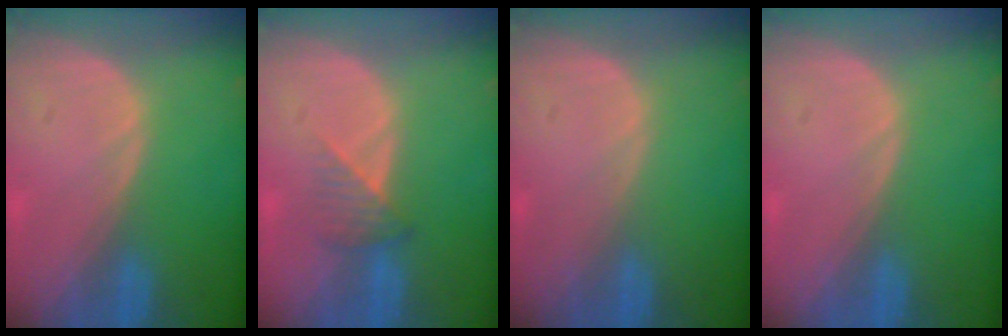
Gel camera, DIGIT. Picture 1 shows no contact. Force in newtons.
{"total": 3.3, "press": 2.9, "slide": 1.5}
{"total": 0.0}
{"total": 0.0}